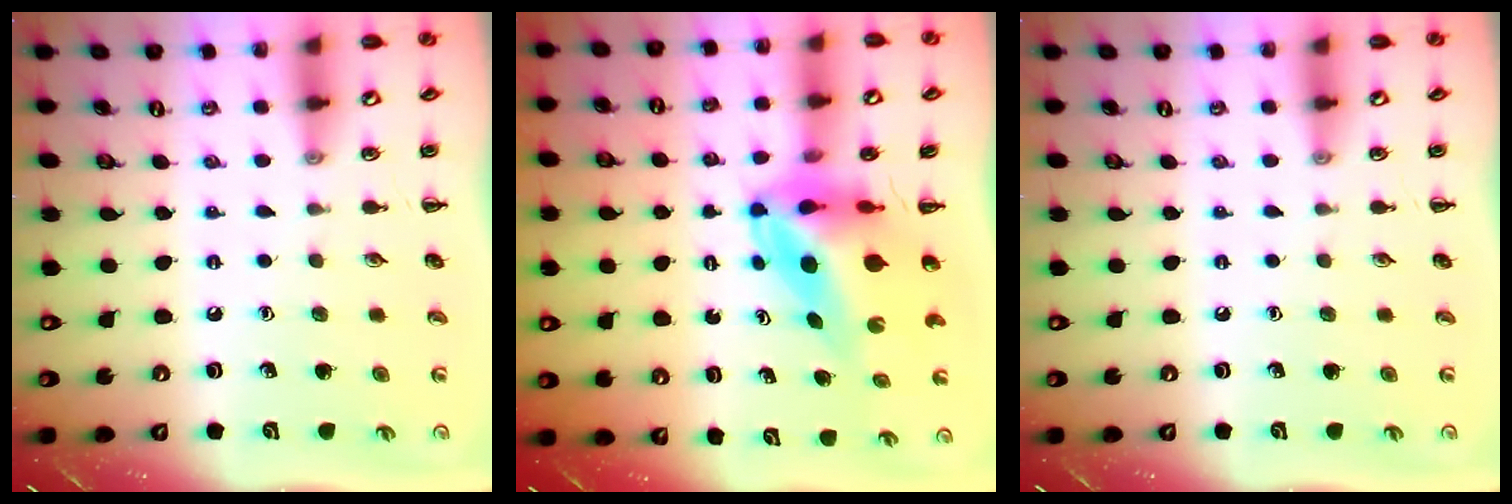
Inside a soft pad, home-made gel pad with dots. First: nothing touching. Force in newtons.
{"total": 8.0, "press": 7.6, "slide": 2.5}
{"total": 0.0}